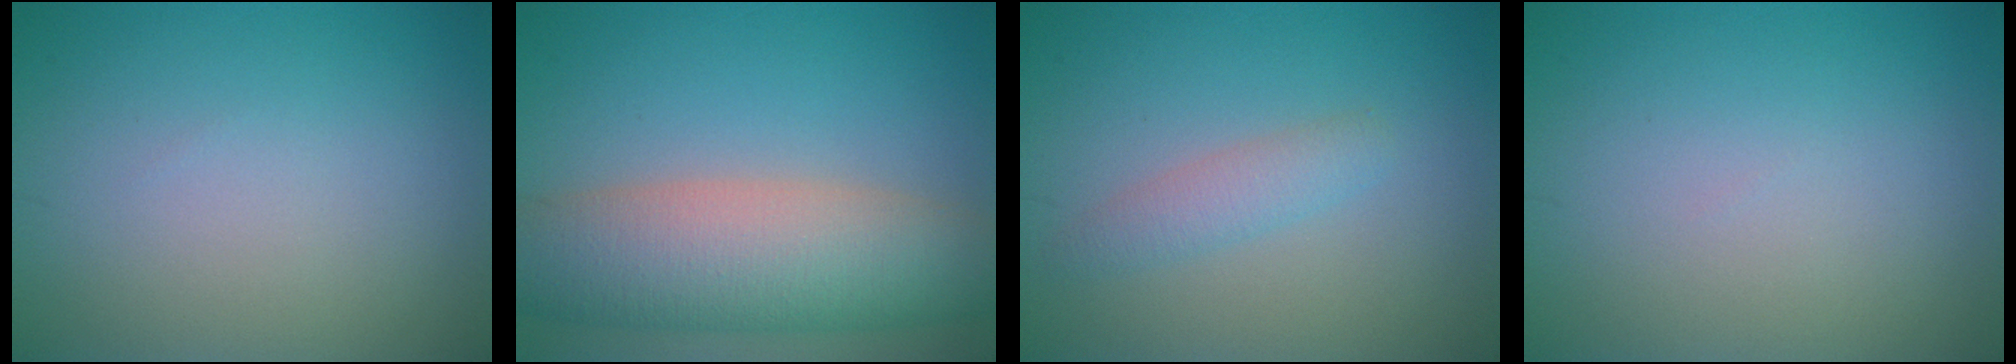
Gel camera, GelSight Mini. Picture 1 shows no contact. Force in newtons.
{"total": 9.2, "press": 9.2, "slide": 0.8}
{"total": 1.9, "press": 1.9, "slide": 0.1}
{"total": 0.0}